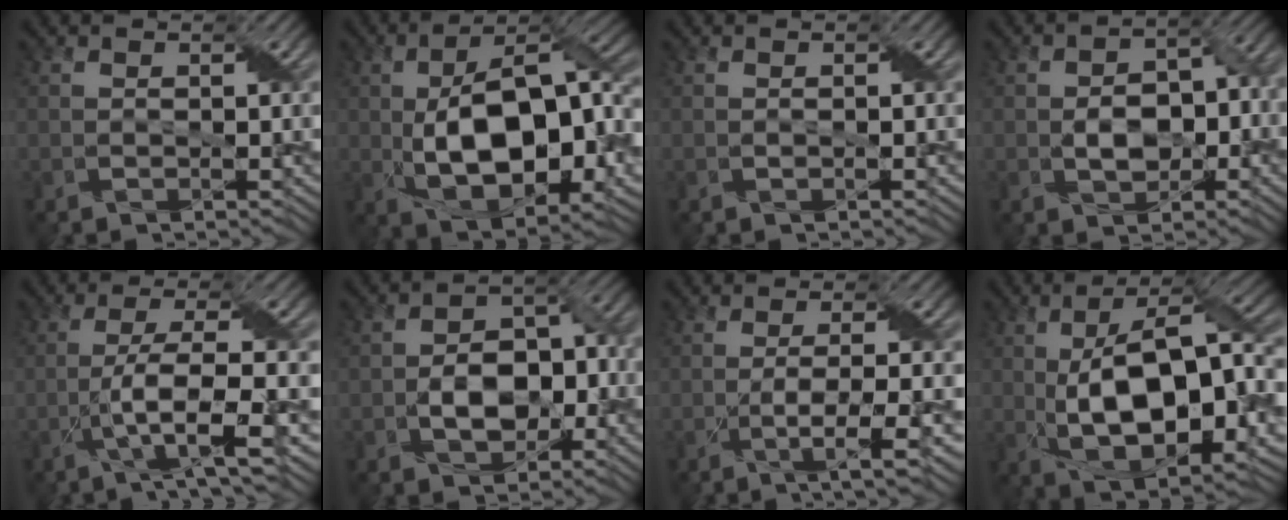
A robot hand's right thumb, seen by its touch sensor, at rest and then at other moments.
{"total": 16.1, "force": [-1.6, 8.4, 13.6], "torque": [-0.227, 0.003, -0.032]}
{"total": 0.0}
{"total": 6.0, "force": [-1.2, 3.8, 4.5], "torque": [-0.070, 0.002, -0.024]}
{"total": 8.3, "force": [-2.4, 1.4, 7.8], "torque": [-0.146, 0.010, -0.045]}
{"total": 7.5, "force": [-2.1, 4.8, 5.4], "torque": [-0.082, 0.004, -0.041]}
{"total": 5.4, "force": [-1.8, 0.6, 5.1], "torque": [-0.092, 0.008, -0.035]}
{"total": 16.4, "force": [-0.5, 7.5, 14.6], "torque": [-0.246, 0.012, -0.014]}